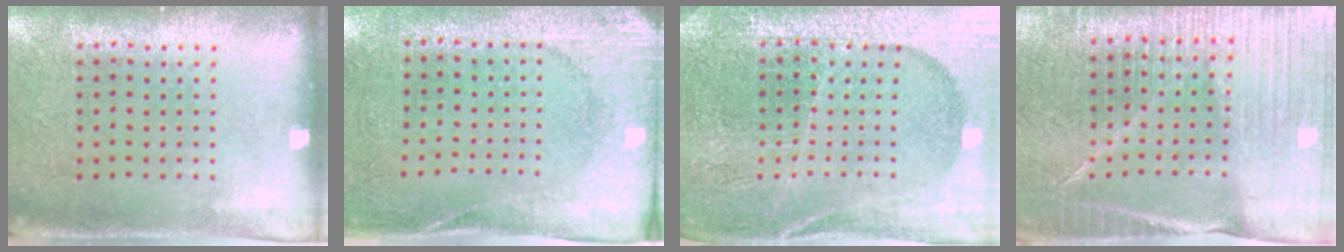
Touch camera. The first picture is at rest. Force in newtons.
{"total": 2.6, "press": 2.0, "slide": 1.6}
{"total": 5.2, "press": 4.7, "slide": 2.1}
{"total": 4.3, "press": 4.0, "slide": 1.7}